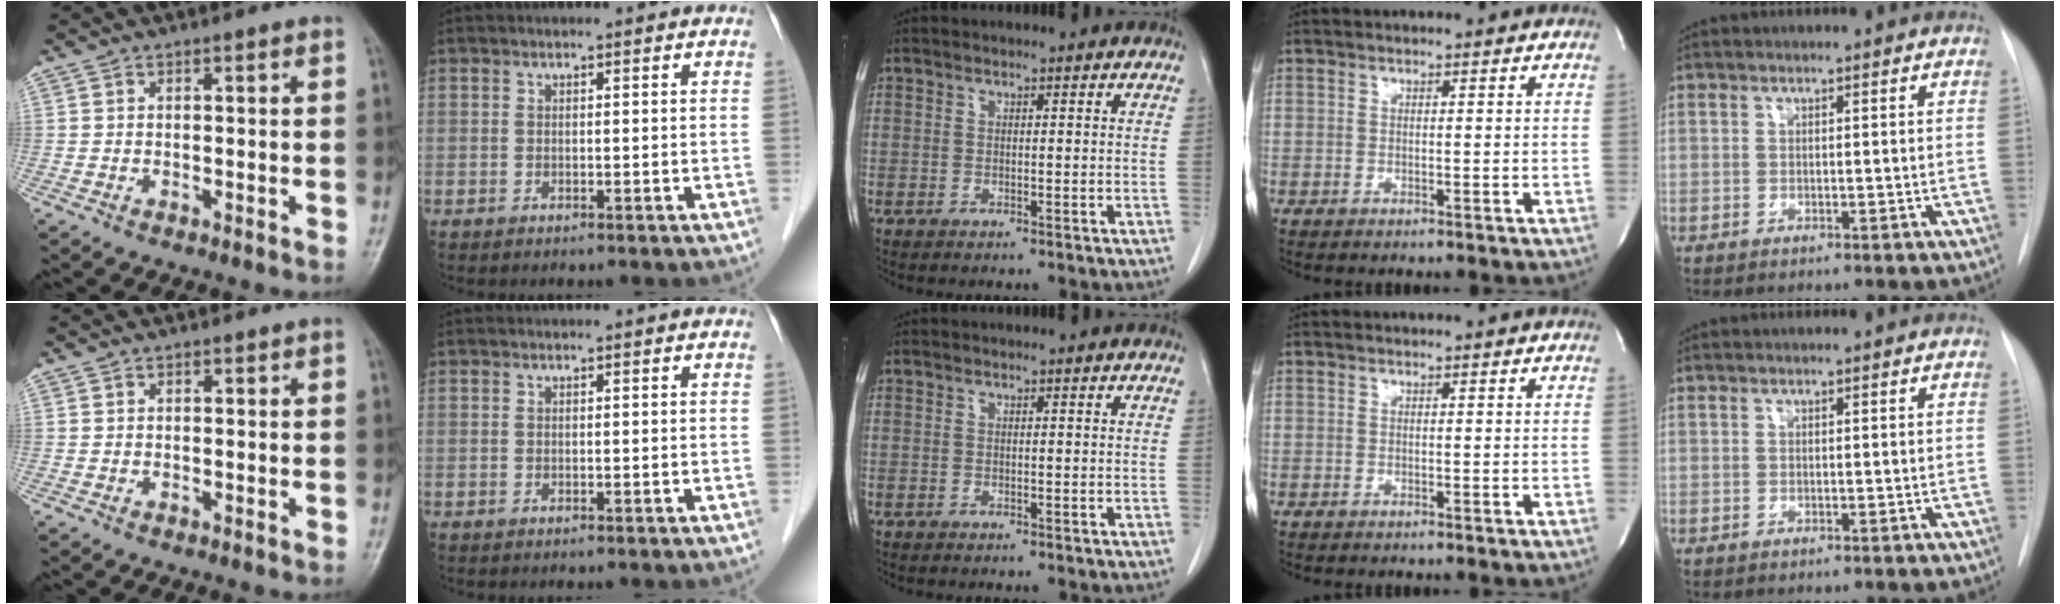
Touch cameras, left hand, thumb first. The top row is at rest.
{}